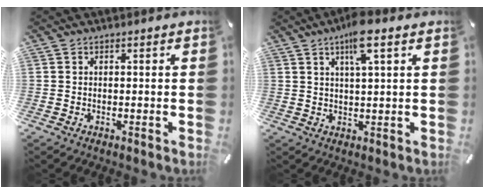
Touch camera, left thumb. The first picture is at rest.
{"total": 7.0, "force": [4.0, 1.3, 5.7], "torque": [-0.111, 0.003, 0.066]}